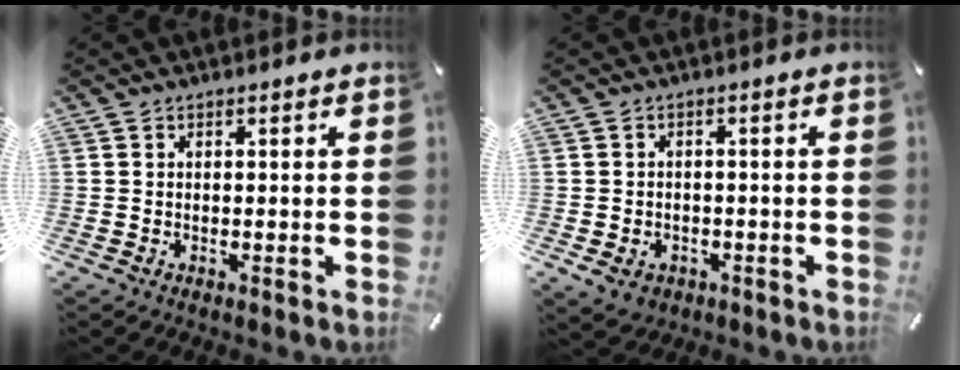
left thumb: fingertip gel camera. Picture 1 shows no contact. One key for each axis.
{"total": 4.1, "fx": -1.9, "fy": 3.3, "fz": 1.6, "tx": -0.023, "ty": 0.006, "tz": -0.035}